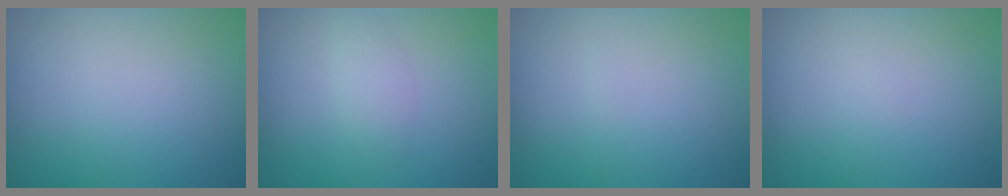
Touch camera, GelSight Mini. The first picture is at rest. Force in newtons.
{"total": 1.4, "press": 1.4, "slide": 0.0}
{"total": 0.0}
{"total": 0.0}